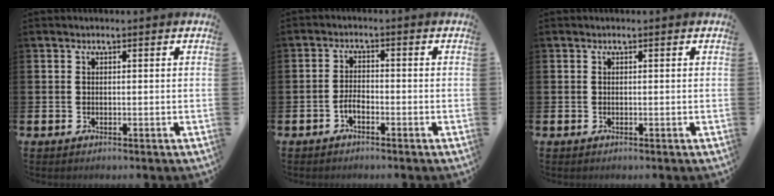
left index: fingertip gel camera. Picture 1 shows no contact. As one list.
[{"total": 1.8, "force": [-1.2, 0.7, 1.1], "torque": [-0.018, 0.001, -0.025]}, {"total": 0.0}]